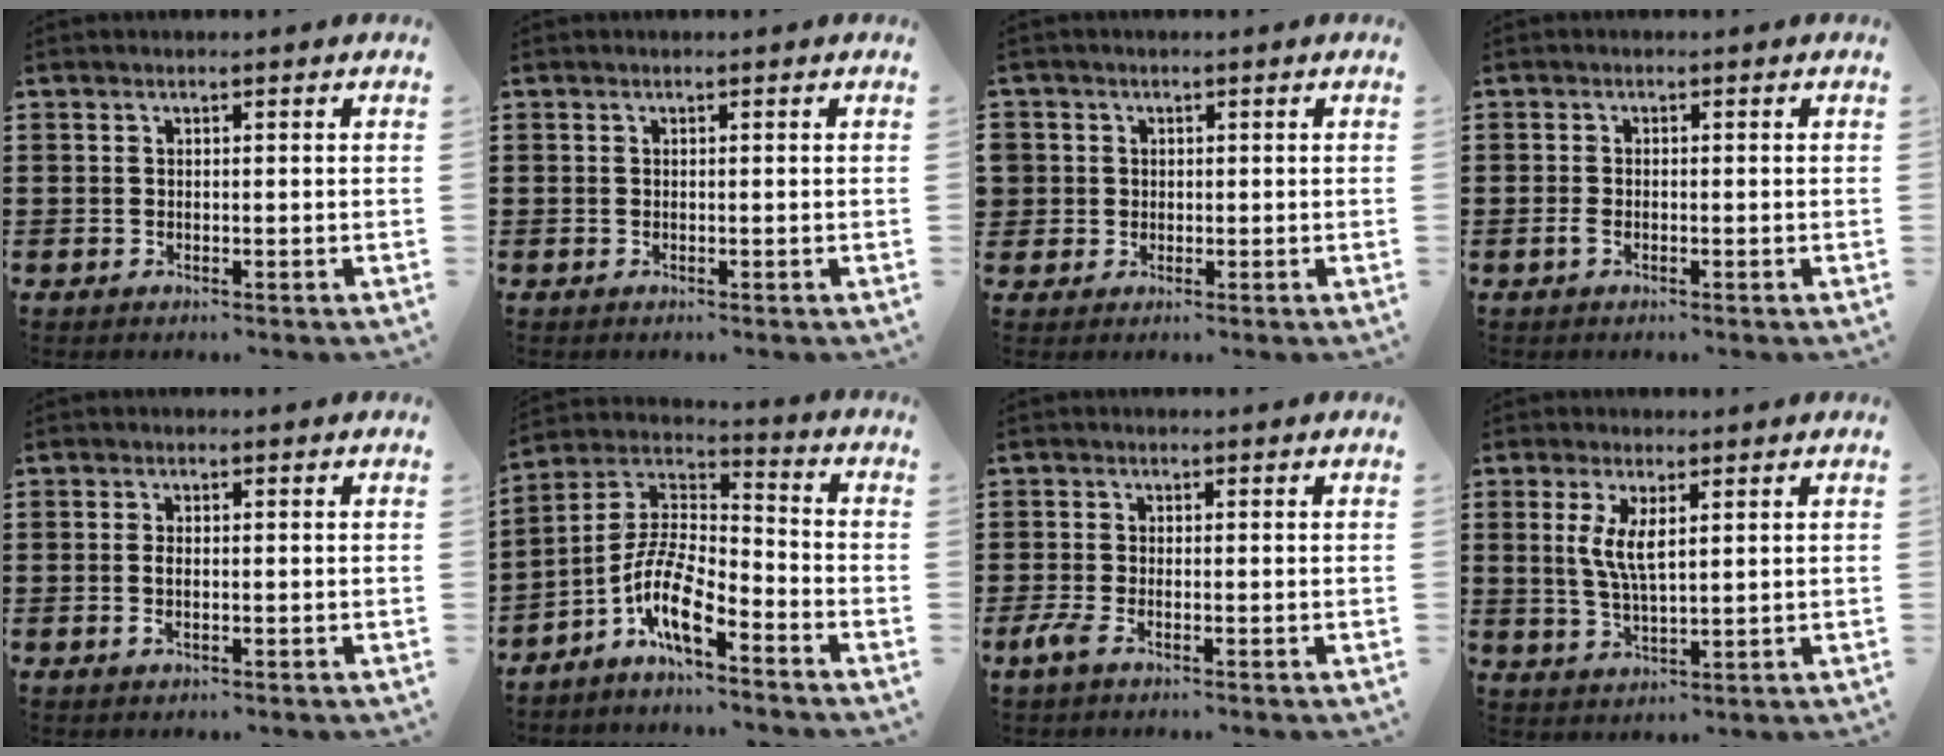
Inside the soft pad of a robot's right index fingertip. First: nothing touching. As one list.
[{"total": 0.0}, {"total": 2.0, "force": [0.2, 2.0, 0.1], "torque": [-0.012, 0.010, 0.001]}, {"total": 1.1, "force": [-0.5, 0.4, 0.9], "torque": [-0.025, -0.006, -0.010]}, {"total": 1.8, "force": [-0.2, 0.7, 1.6], "torque": [-0.039, -0.003, -0.007]}, {"total": 9.3, "force": [-5.7, 2.7, 6.9], "torque": [-0.165, -0.021, -0.117]}, {"total": 2.2, "force": [-1.1, 0.4, 1.8], "torque": [-0.052, -0.013, -0.025]}, {"total": 5.2, "force": [1.5, 1.7, 4.7], "torque": [-0.097, 0.004, 0.025]}]